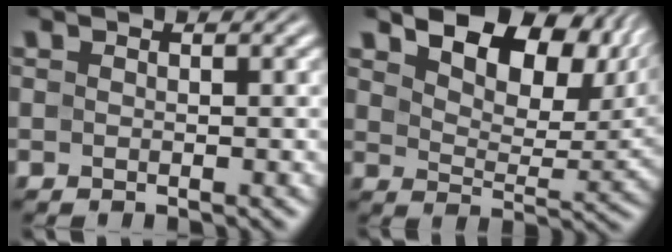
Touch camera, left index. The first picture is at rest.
{"total": 10.2, "force": [6.0, 5.5, 6.1], "torque": [-0.097, -0.001, 0.096]}